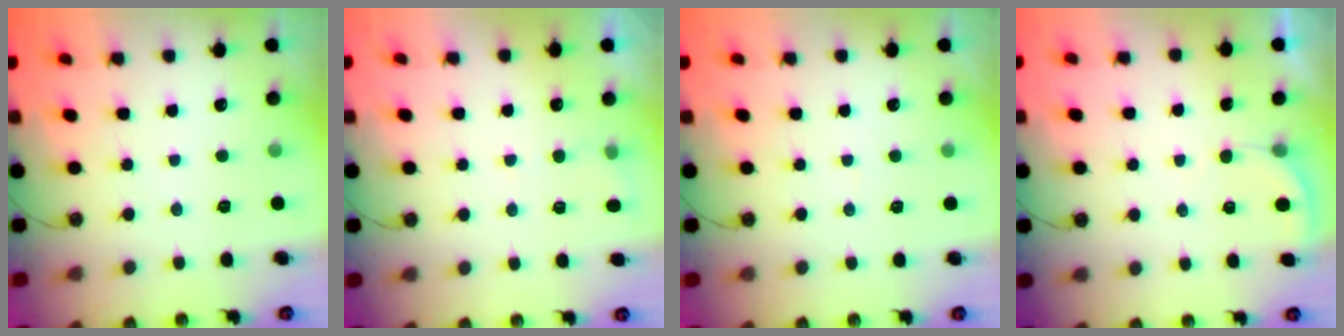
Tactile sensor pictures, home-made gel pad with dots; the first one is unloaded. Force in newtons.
{"total": 4.1, "press": 3.9, "slide": 1.3}
{"total": 1.8, "press": 1.7, "slide": 0.1}
{"total": 2.9, "press": 2.9, "slide": 0.2}